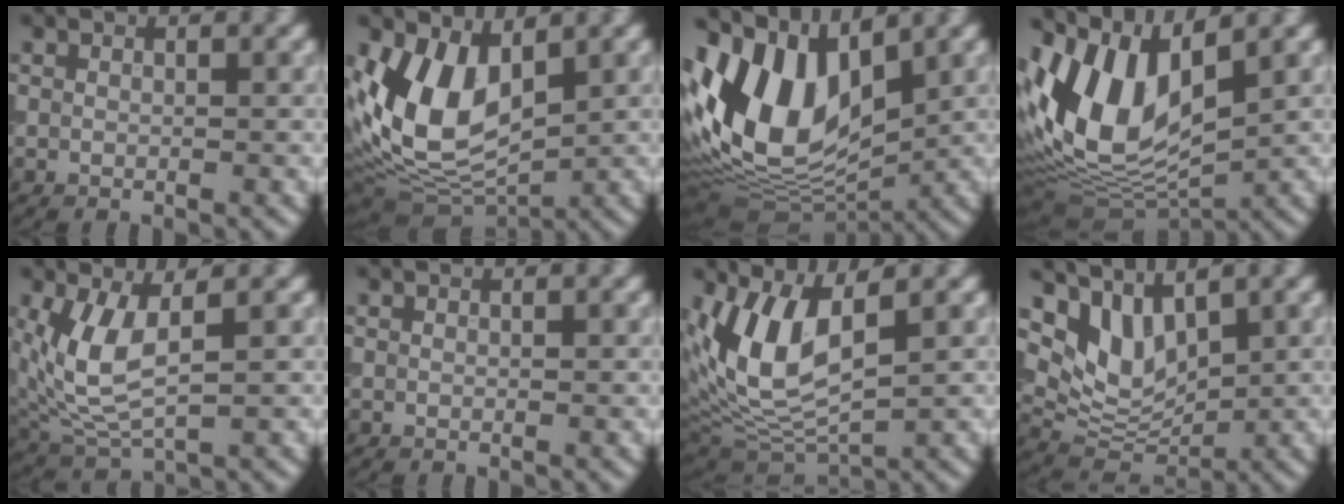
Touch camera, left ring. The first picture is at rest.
{"total": 8.7, "force": [1.5, 5.4, 6.7], "torque": [-0.144, -0.018, 0.028]}
{"total": 11.6, "force": [2.2, 6.9, 9.1], "torque": [-0.193, 0.002, 0.032]}
{"total": 10.7, "force": [2.3, 5.7, 8.7], "torque": [-0.196, 0.003, 0.037]}
{"total": 5.7, "force": [0.9, 2.7, 4.9], "torque": [-0.123, -0.009, 0.025]}
{"total": 0.0}
{"total": 7.9, "force": [2.4, 3.5, 6.6], "torque": [-0.143, -0.009, 0.046]}
{"total": 4.8, "force": [2.7, 2.7, 2.8], "torque": [-0.062, -0.012, 0.050]}